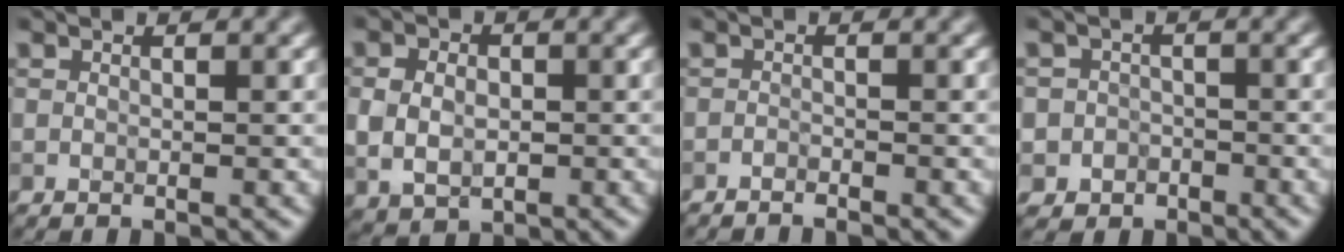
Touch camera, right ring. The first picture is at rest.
{"total": 4.5, "force": [0.0, 3.7, 2.6], "torque": [-0.042, 0.003, -0.006]}
{"total": 0.8, "force": [-0.8, 0.1, 0.2], "torque": [-0.001, 0.001, -0.017]}
{"total": 2.8, "force": [-1.2, 2.6, 0.1], "torque": [0.024, 0.004, -0.030]}